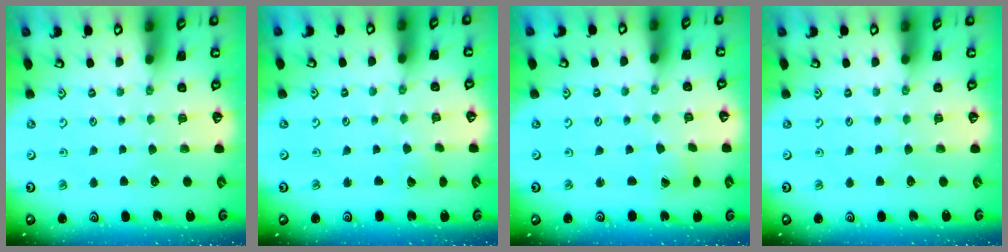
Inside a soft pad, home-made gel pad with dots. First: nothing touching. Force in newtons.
{"total": 2.7, "press": 2.7, "slide": 0.3}
{"total": 2.5, "press": 2.5, "slide": 0.1}
{"total": 0.0}